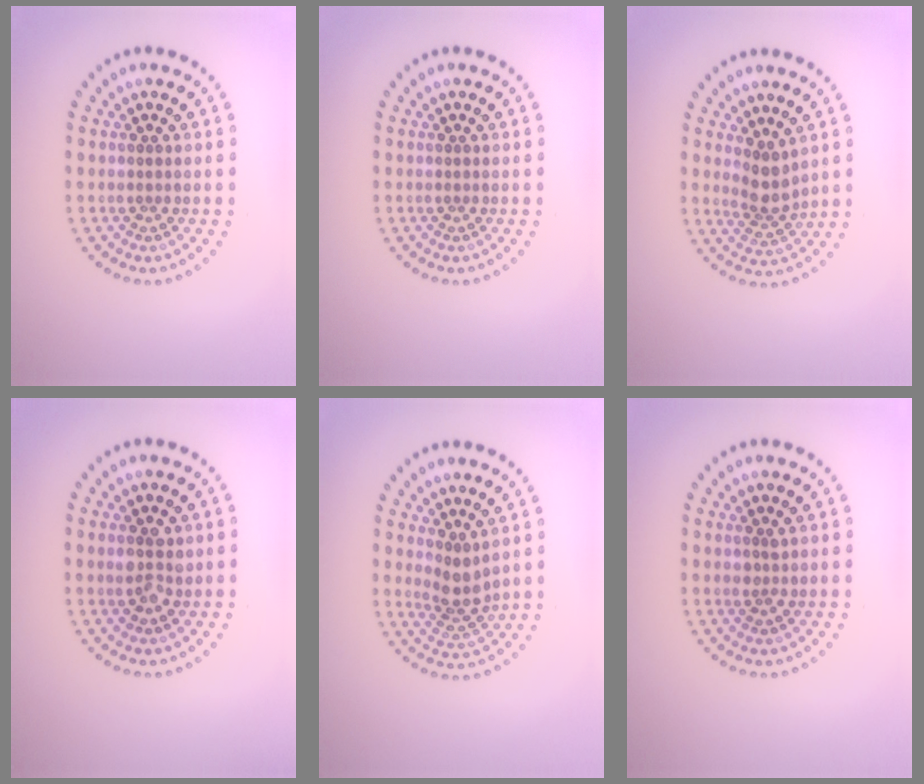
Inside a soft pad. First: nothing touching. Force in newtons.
{"total": 0.0}
{"total": 2.6, "press": 2.0, "slide": 1.7}
{"total": 2.0, "press": 1.9, "slide": 0.4}
{"total": 2.7, "press": 2.0, "slide": 1.8}
{"total": 0.6, "press": 0.6, "slide": 0.1}